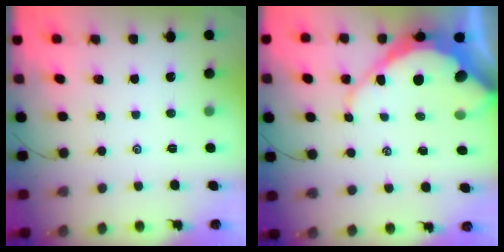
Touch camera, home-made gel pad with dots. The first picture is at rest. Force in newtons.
{"total": 12.8, "press": 12.8, "slide": 1.2}